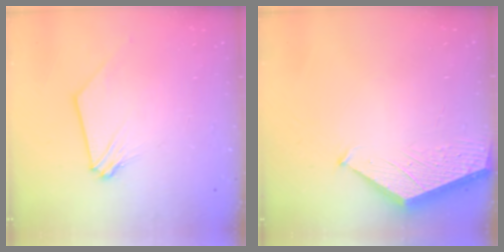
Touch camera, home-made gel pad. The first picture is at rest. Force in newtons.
{"total": 1.5, "press": 1.5, "slide": 0.2}